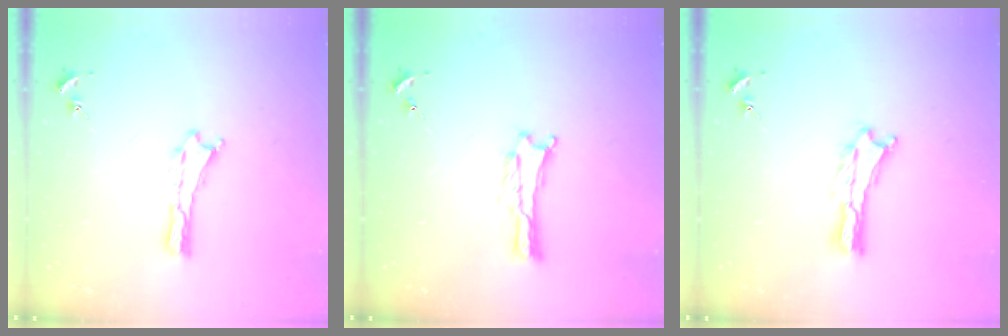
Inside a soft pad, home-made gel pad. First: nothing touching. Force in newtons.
{"total": 0.5, "press": 0.5, "slide": 0.1}
{"total": 0.6, "press": 0.6, "slide": 0.2}